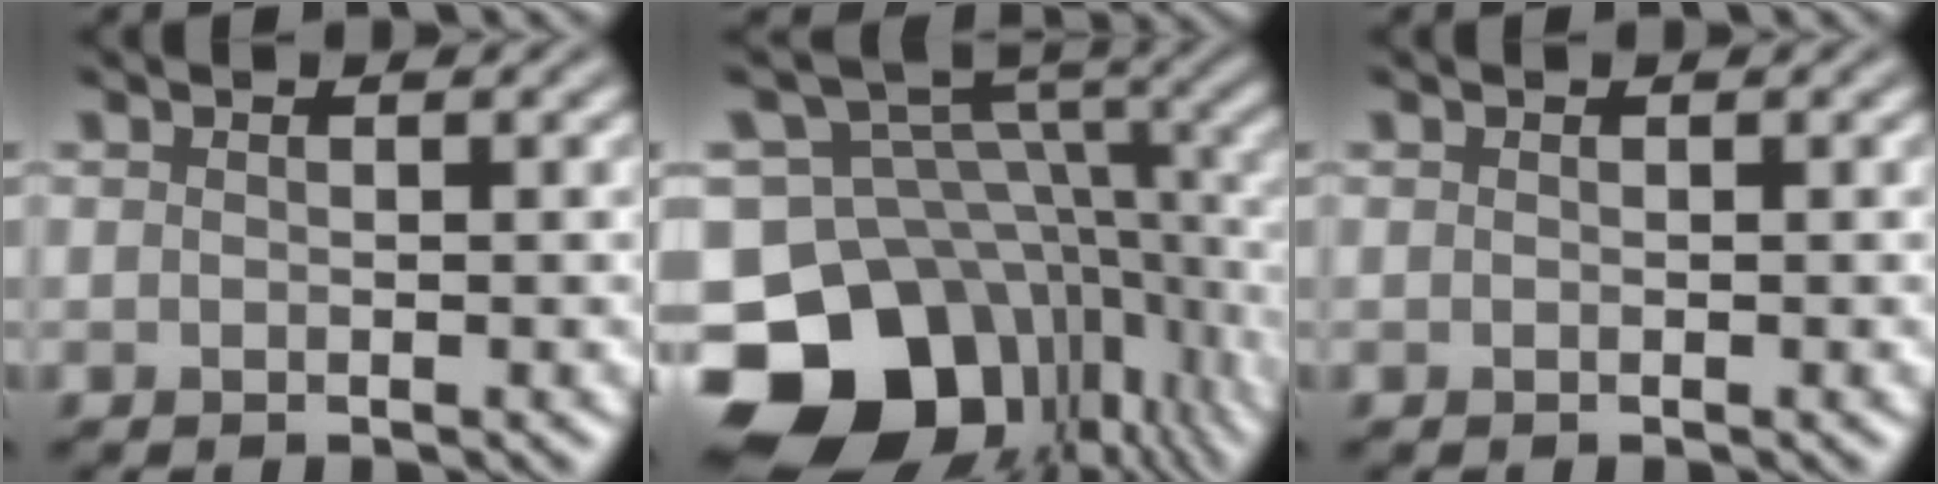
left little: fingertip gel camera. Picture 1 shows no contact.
{"total": 16.6, "force": [-7.7, 11.8, 8.7], "torque": [-0.173, -0.007, -0.112]}
{"total": 0.0}